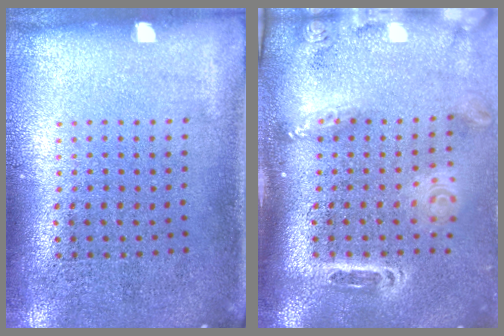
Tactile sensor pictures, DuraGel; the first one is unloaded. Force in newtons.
{"total": 2.6, "press": 1.9, "slide": 1.8}